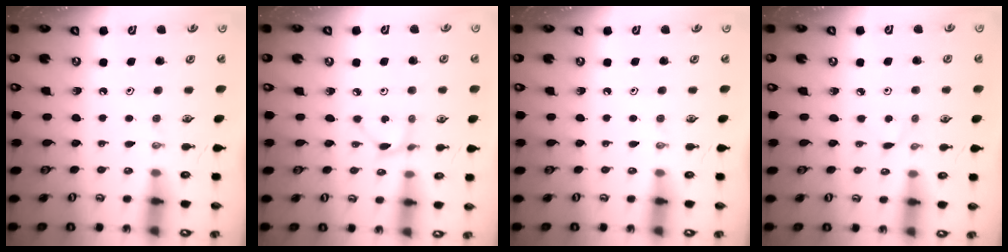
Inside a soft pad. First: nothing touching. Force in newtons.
{"total": 2.4, "press": 2.4, "slide": 0.3}
{"total": 0.0}
{"total": 2.9, "press": 2.9, "slide": 0.1}